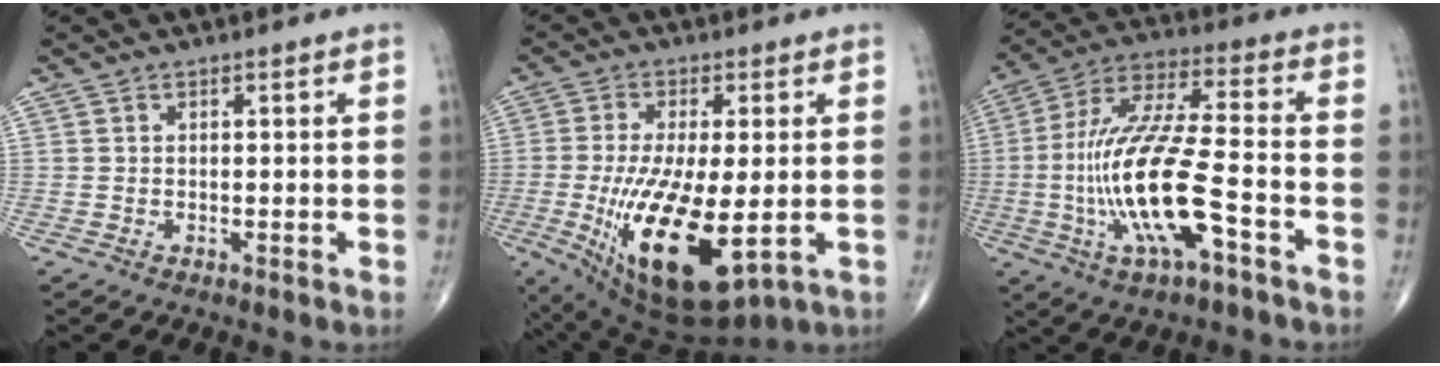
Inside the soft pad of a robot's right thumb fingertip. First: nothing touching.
{"total": 18.0, "force": [-3.6, 6.5, 16.4], "torque": [-0.316, -0.024, -0.041]}
{"total": 19.4, "force": [-5.3, 5.1, 17.9], "torque": [-0.382, 0.030, -0.090]}